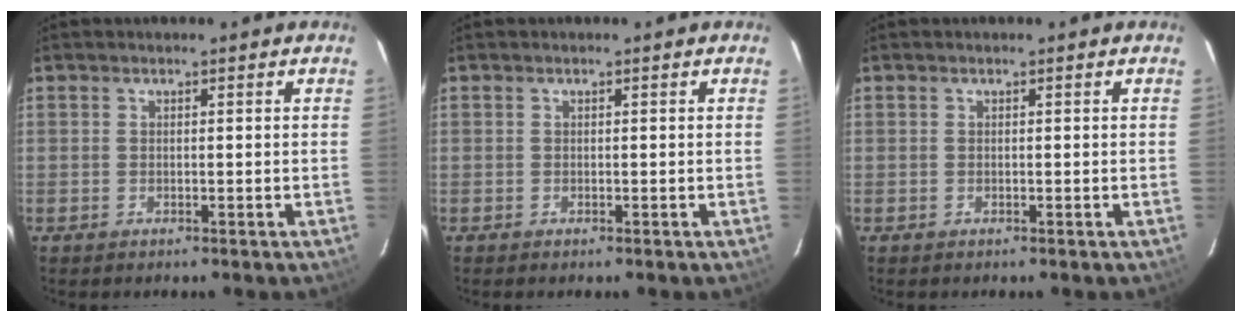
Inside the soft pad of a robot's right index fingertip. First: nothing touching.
{"total": 0.0}
{"total": 0.0}